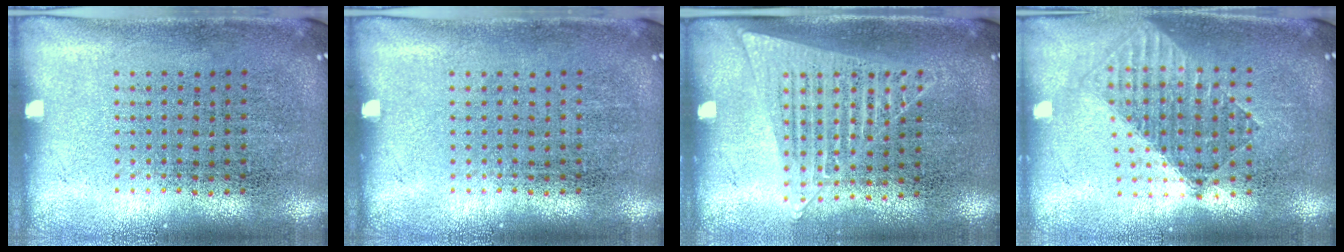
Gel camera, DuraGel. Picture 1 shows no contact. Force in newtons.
{"total": 0.0}
{"total": 1.2, "press": 1.2, "slide": 0.4}
{"total": 1.5, "press": 1.3, "slide": 0.8}